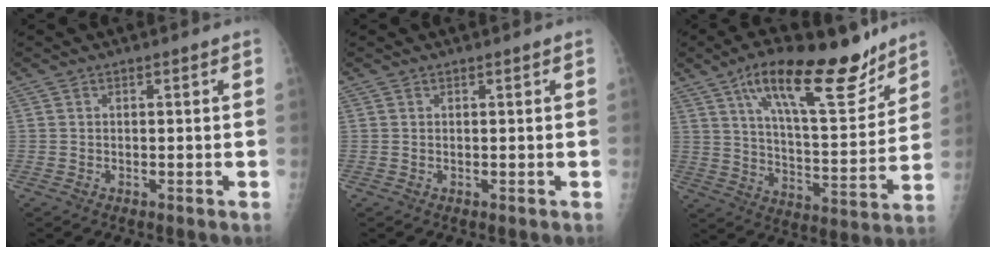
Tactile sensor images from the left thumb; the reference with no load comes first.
{"total": 0.0}
{"total": 20.3, "force": [13.4, 6.7, 13.6], "torque": [-0.181, -0.068, 0.222]}